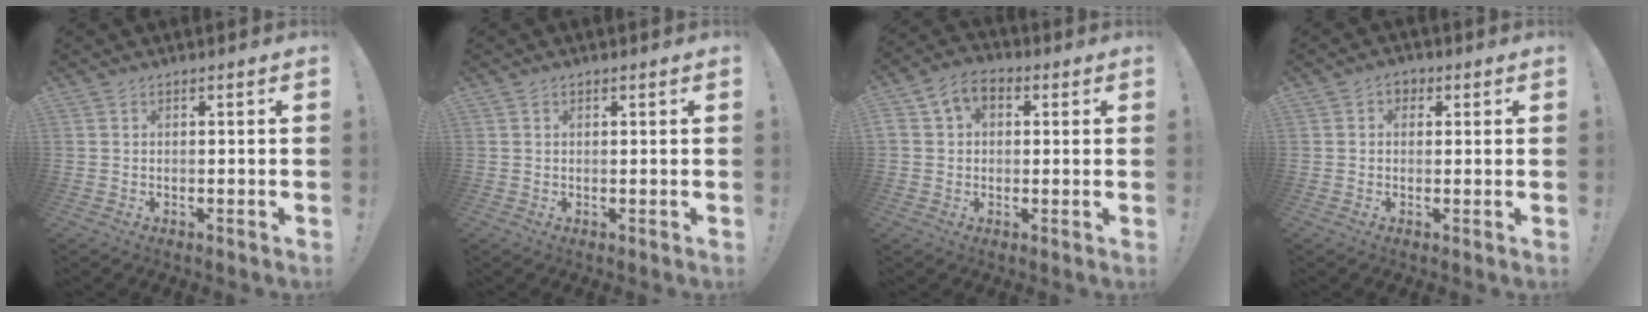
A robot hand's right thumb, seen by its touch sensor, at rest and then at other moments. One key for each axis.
{"total": 0.6, "fx": 0.5, "fy": 0.4, "fz": 0.2, "tx": 0.000, "ty": 0.000, "tz": 0.009}
{"total": 6.9, "fx": 1.9, "fy": 5.5, "fz": 3.7, "tx": -0.071, "ty": 0.009, "tz": 0.041}
{"total": 2.9, "fx": 0.5, "fy": 2.4, "fz": 1.6, "tx": -0.018, "ty": 0.003, "tz": 0.008}